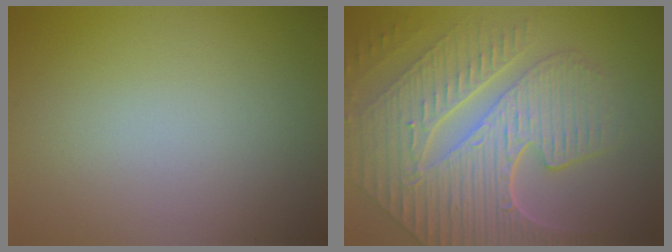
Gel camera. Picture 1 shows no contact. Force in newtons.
{"total": 10.2, "press": 6.9, "slide": 7.5}